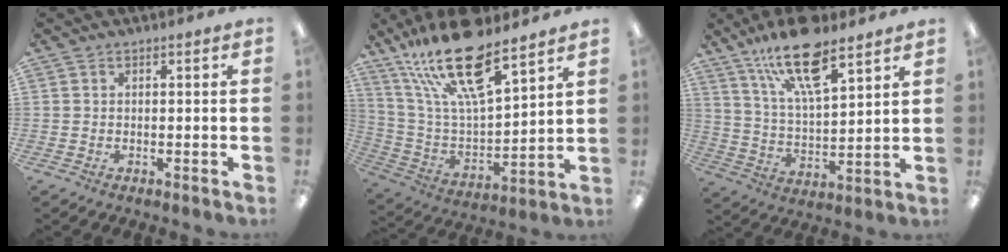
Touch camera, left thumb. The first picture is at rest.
{"total": 21.8, "force": [15.5, 6.9, 13.8], "torque": [-0.260, -0.092, 0.268]}
{"total": 16.9, "force": [11.7, 5.6, 10.8], "torque": [-0.192, -0.053, 0.199]}